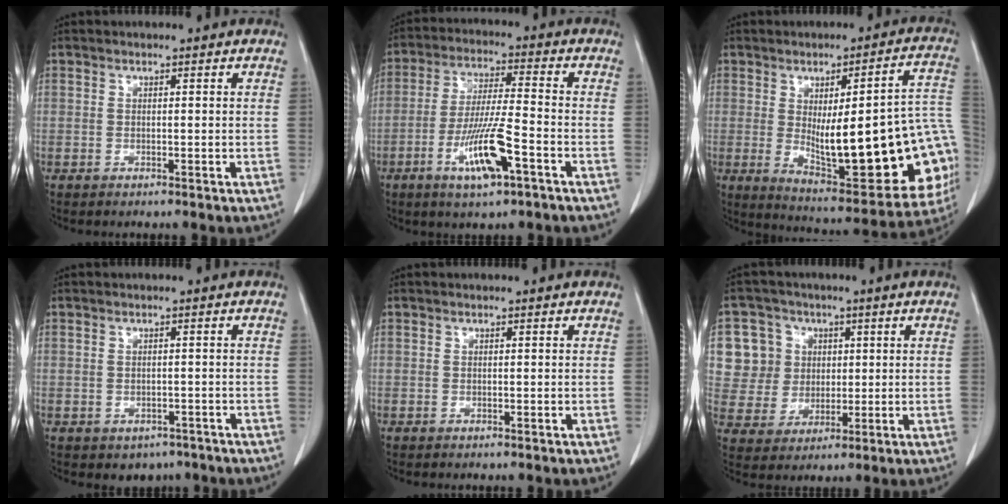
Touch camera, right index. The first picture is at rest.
{"total": 10.6, "force": [-4.7, 1.1, 9.4], "torque": [-0.183, -0.011, -0.084]}
{"total": 26.8, "force": [-3.3, 6.7, 25.8], "torque": [-0.263, 0.009, -0.024]}
{"total": 3.0, "force": [-1.8, 2.2, 0.9], "torque": [-0.005, 0.006, -0.017]}
{"total": 0.0}
{"total": 9.6, "force": [2.6, 9.1, 1.7], "torque": [-0.046, 0.028, 0.056]}